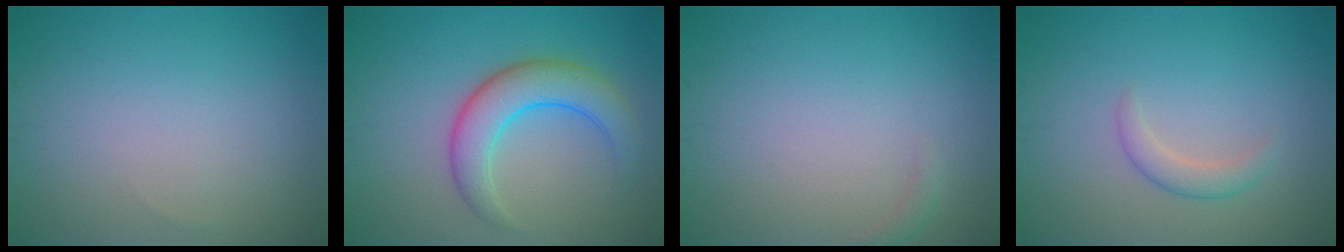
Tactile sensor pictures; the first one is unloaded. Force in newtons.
{"total": 5.2, "press": 5.2, "slide": 0.1}
{"total": 0.6, "press": 0.6, "slide": 0.2}
{"total": 1.7, "press": 1.7, "slide": 0.1}